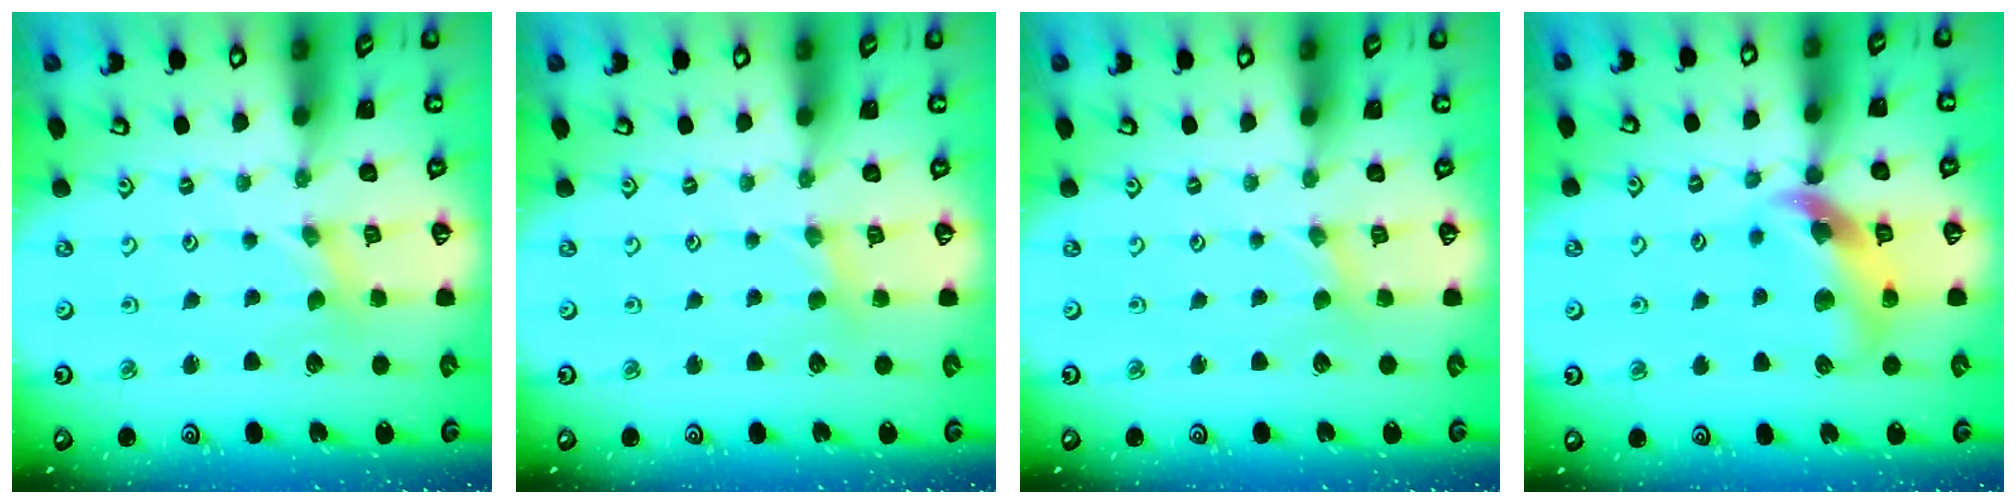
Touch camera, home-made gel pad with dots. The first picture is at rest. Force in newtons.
{"total": 2.6, "press": 2.6, "slide": 0.4}
{"total": 0.6, "press": 0.6, "slide": 0.2}
{"total": 12.9, "press": 12.8, "slide": 1.9}